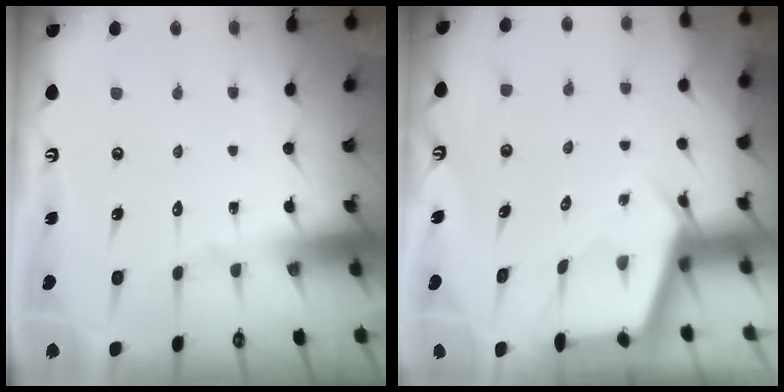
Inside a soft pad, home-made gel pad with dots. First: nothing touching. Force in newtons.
{"total": 2.7, "press": 2.7, "slide": 0.3}